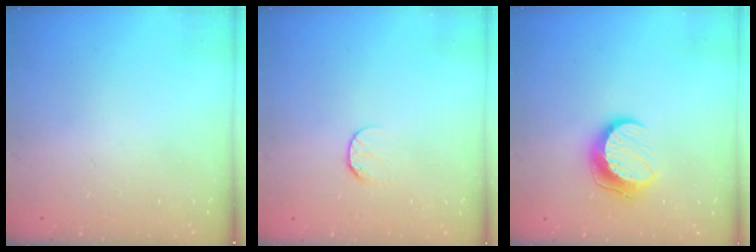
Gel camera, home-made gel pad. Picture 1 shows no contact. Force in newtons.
{"total": 6.3, "press": 6.3, "slide": 0.6}
{"total": 10.1, "press": 10.1, "slide": 0.2}